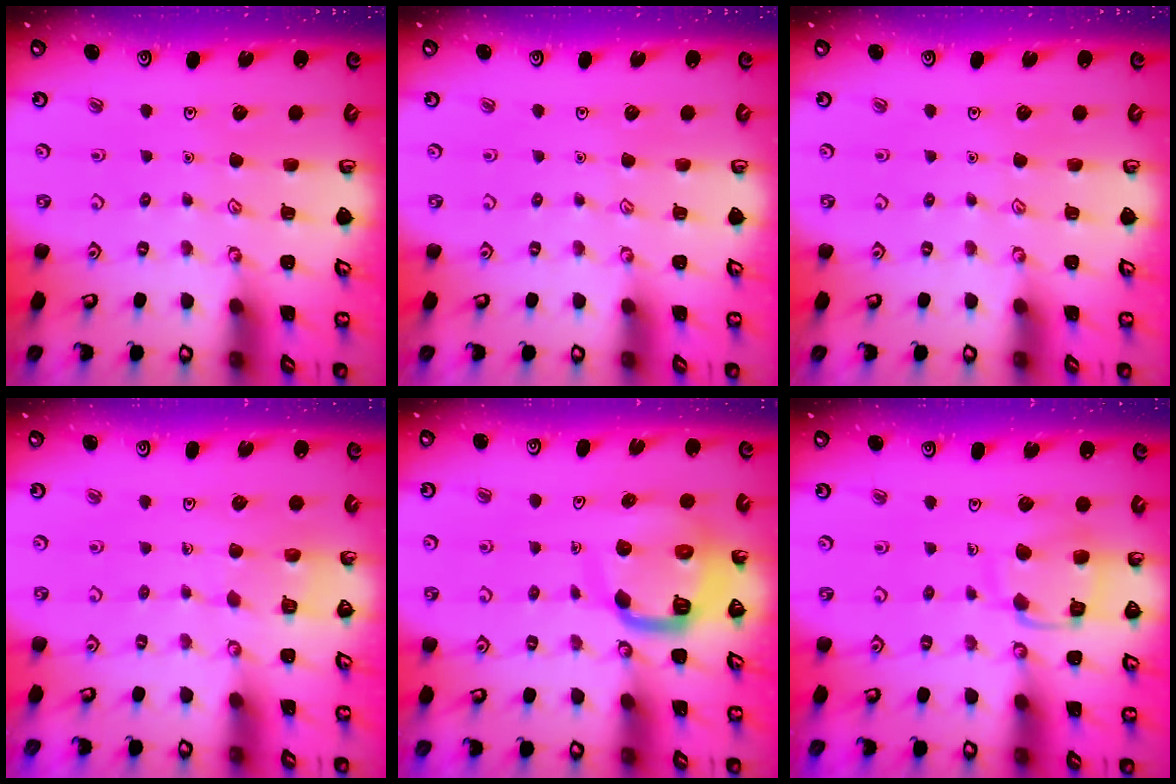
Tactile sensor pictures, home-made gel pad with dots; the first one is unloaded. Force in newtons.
{"total": 0.0}
{"total": 0.0}
{"total": 2.5, "press": 2.5, "slide": 0.1}
{"total": 12.5, "press": 12.4, "slide": 1.5}
{"total": 12.3, "press": 12.2, "slide": 1.1}